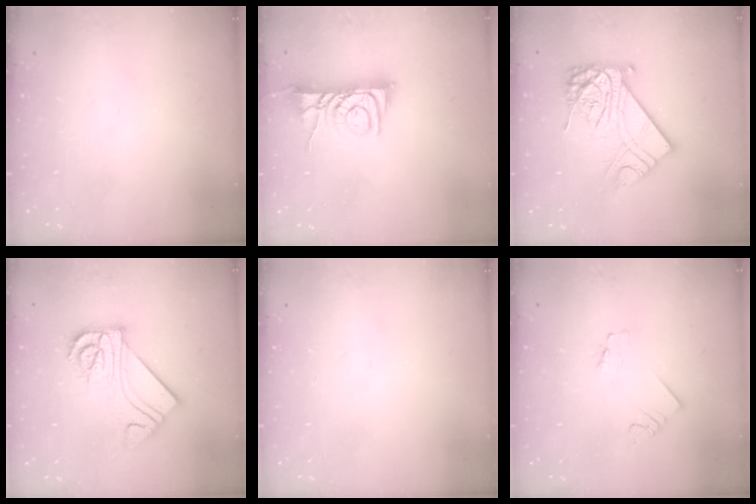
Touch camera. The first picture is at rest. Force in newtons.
{"total": 10.4, "press": 10.4, "slide": 0.8}
{"total": 15.8, "press": 15.7, "slide": 1.3}
{"total": 13.3, "press": 13.3, "slide": 1.3}
{"total": 0.0}
{"total": 1.6, "press": 1.6, "slide": 0.1}